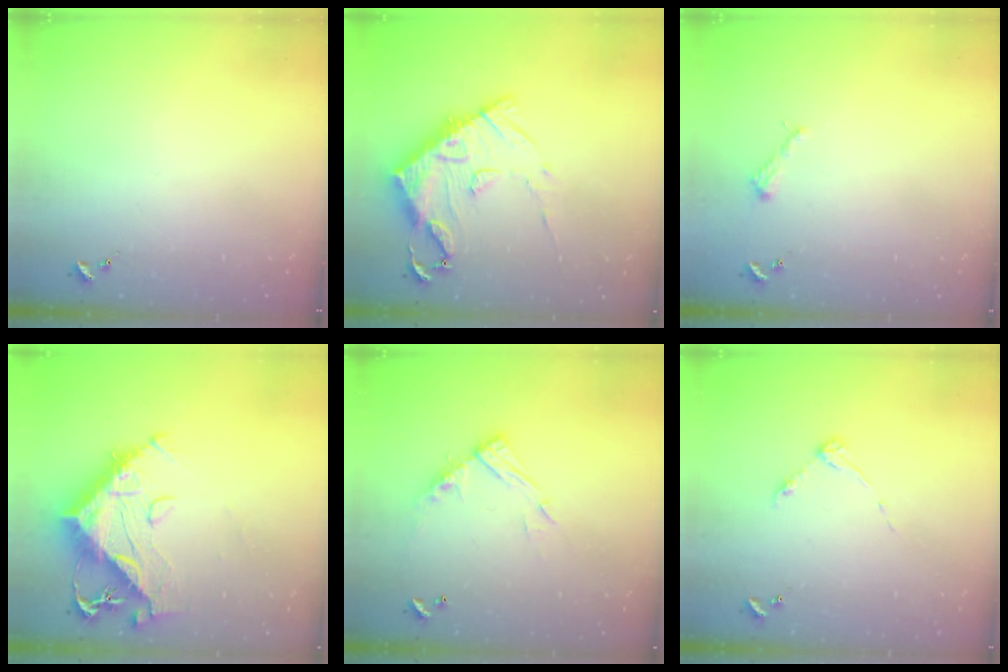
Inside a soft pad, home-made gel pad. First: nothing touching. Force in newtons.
{"total": 16.0, "press": 16.0, "slide": 1.2}
{"total": 2.6, "press": 2.6, "slide": 0.3}
{"total": 17.1, "press": 17.0, "slide": 1.9}
{"total": 12.8, "press": 12.8, "slide": 1.0}
{"total": 3.7, "press": 3.7, "slide": 0.4}